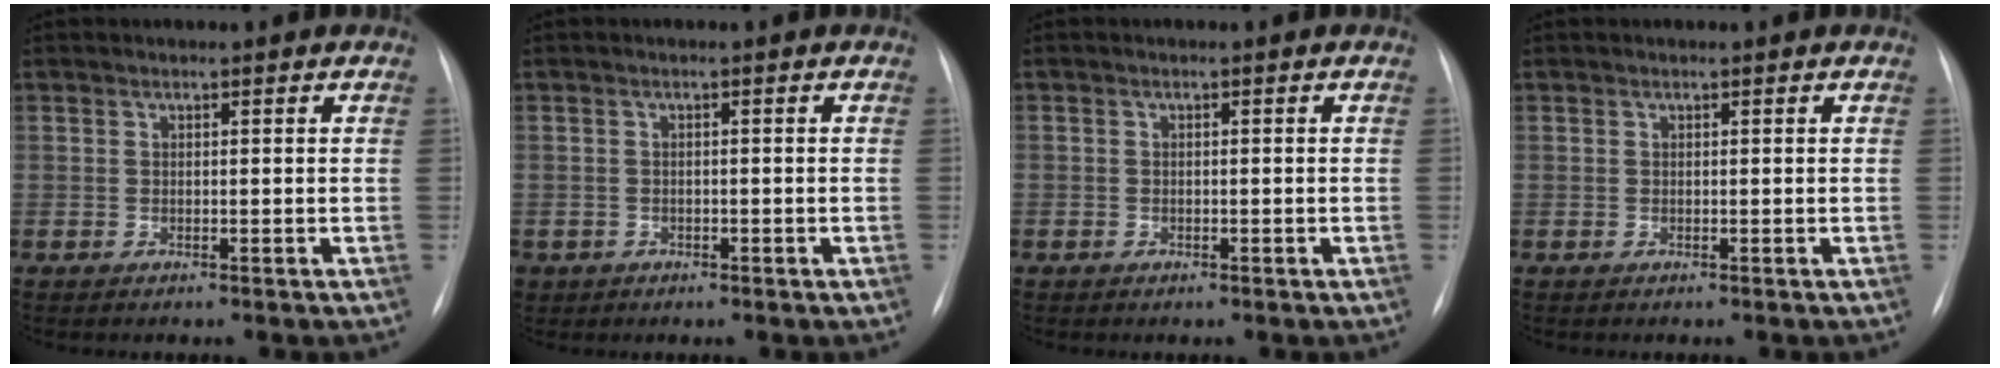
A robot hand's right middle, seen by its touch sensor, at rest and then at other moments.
{"total": 2.4, "force": [-1.2, 2.0, 0.4], "torque": [-0.011, 0.001, -0.014]}
{"total": 0.7, "force": [-0.4, 0.5, 0.1], "torque": [-0.006, 0.002, -0.006]}
{"total": 0.0}